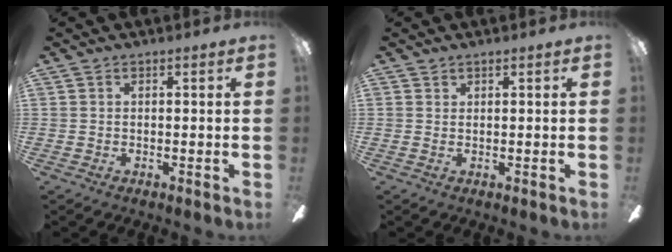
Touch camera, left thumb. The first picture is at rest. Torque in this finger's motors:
{"motor_torque": [-0.36, 1.45, 0.75, -0.62, 0.28]}